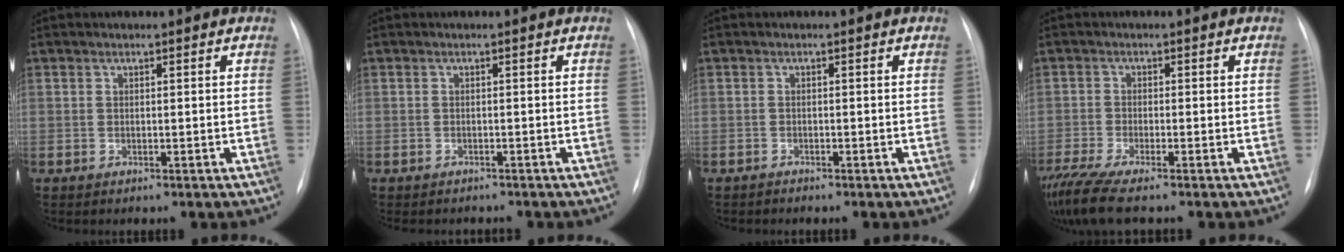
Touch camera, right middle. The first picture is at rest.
{"total": 3.4, "force": [-3.2, 1.1, 0.8], "torque": [-0.009, -0.005, -0.036]}
{"total": 0.5, "force": [-0.5, 0.0, -0.1], "torque": [-0.011, -0.005, -0.010]}
{"total": 7.2, "force": [-5.8, 0.0, 4.4], "torque": [-0.090, -0.025, -0.103]}